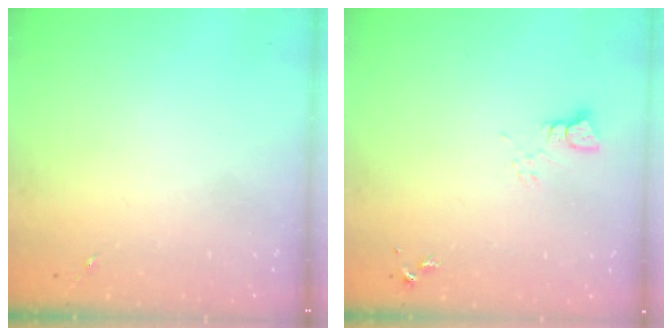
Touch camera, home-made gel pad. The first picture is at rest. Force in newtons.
{"total": 3.0, "press": 3.0, "slide": 0.2}